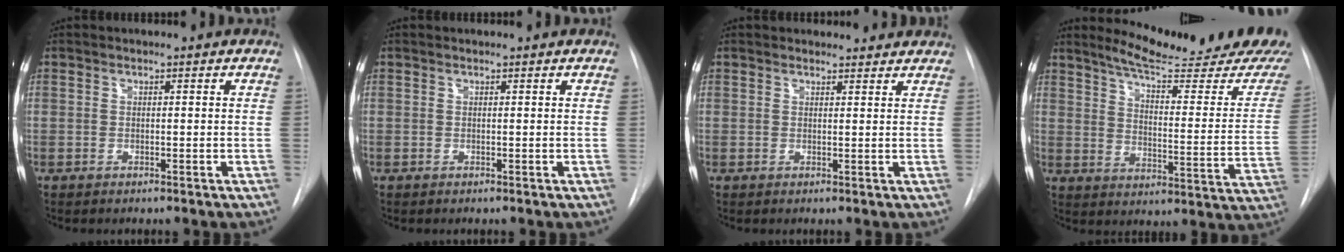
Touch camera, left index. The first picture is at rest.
{"total": 0.6, "force": [0.6, 0.0, 0.1], "torque": [-0.004, 0.008, 0.008]}
{"total": 5.2, "force": [4.9, 1.4, 0.7], "torque": [-0.003, 0.012, 0.050]}
{"total": 21.2, "force": [19.6, 0.9, 8.1], "torque": [-0.108, -0.107, 0.243]}